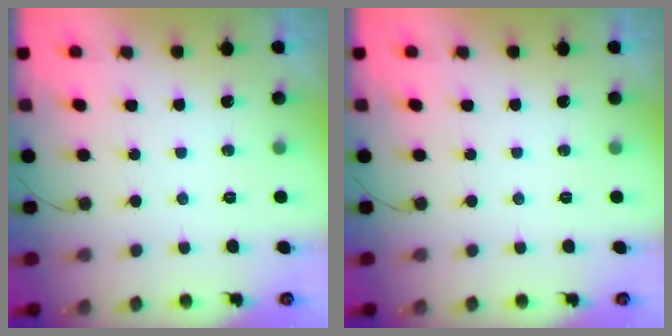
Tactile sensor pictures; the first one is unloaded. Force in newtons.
{"total": 0.0}